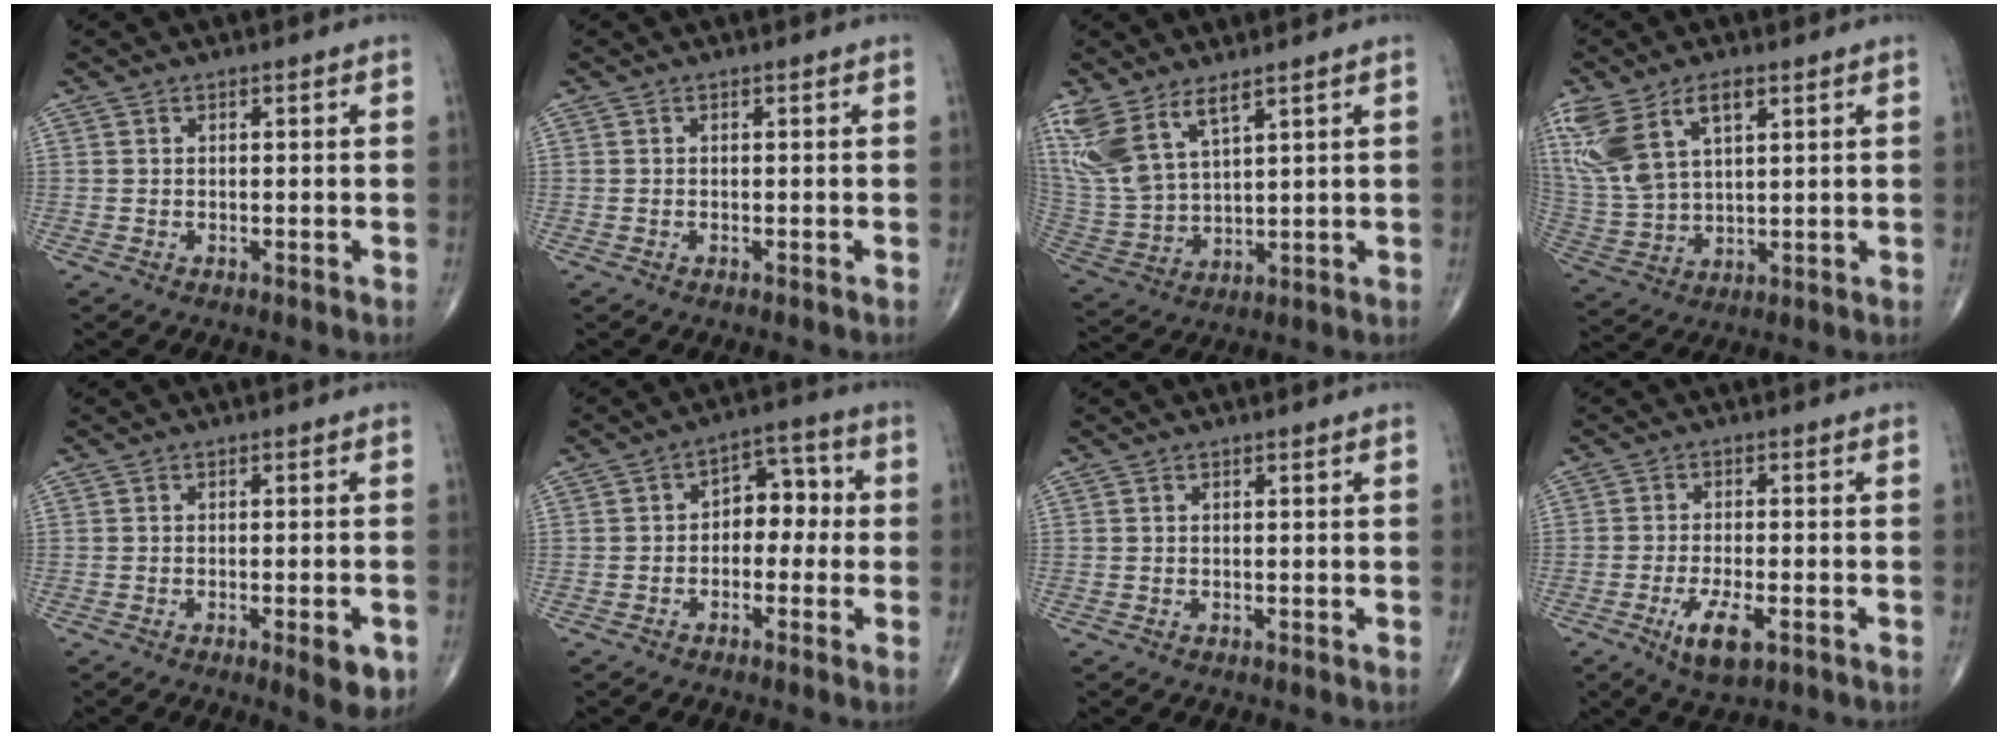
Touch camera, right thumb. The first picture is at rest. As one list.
[{"total": 0.0}, {"total": 11.7, "force": [7.5, 4.6, 7.7], "torque": [-0.170, -0.025, 0.170]}, {"total": 14.6, "force": [6.8, 7.7, 10.4], "torque": [-0.224, -0.010, 0.146]}, {"total": 5.2, "force": [-2.2, 1.4, 4.5], "torque": [-0.048, -0.002, -0.026]}, {"total": 7.1, "force": [-0.5, 5.0, 5.1], "torque": [-0.036, 0.034, -0.021]}, {"total": 0.0}, {"total": 6.7, "force": [-3.0, 2.4, 5.5], "torque": [-0.102, -0.001, -0.048]}]